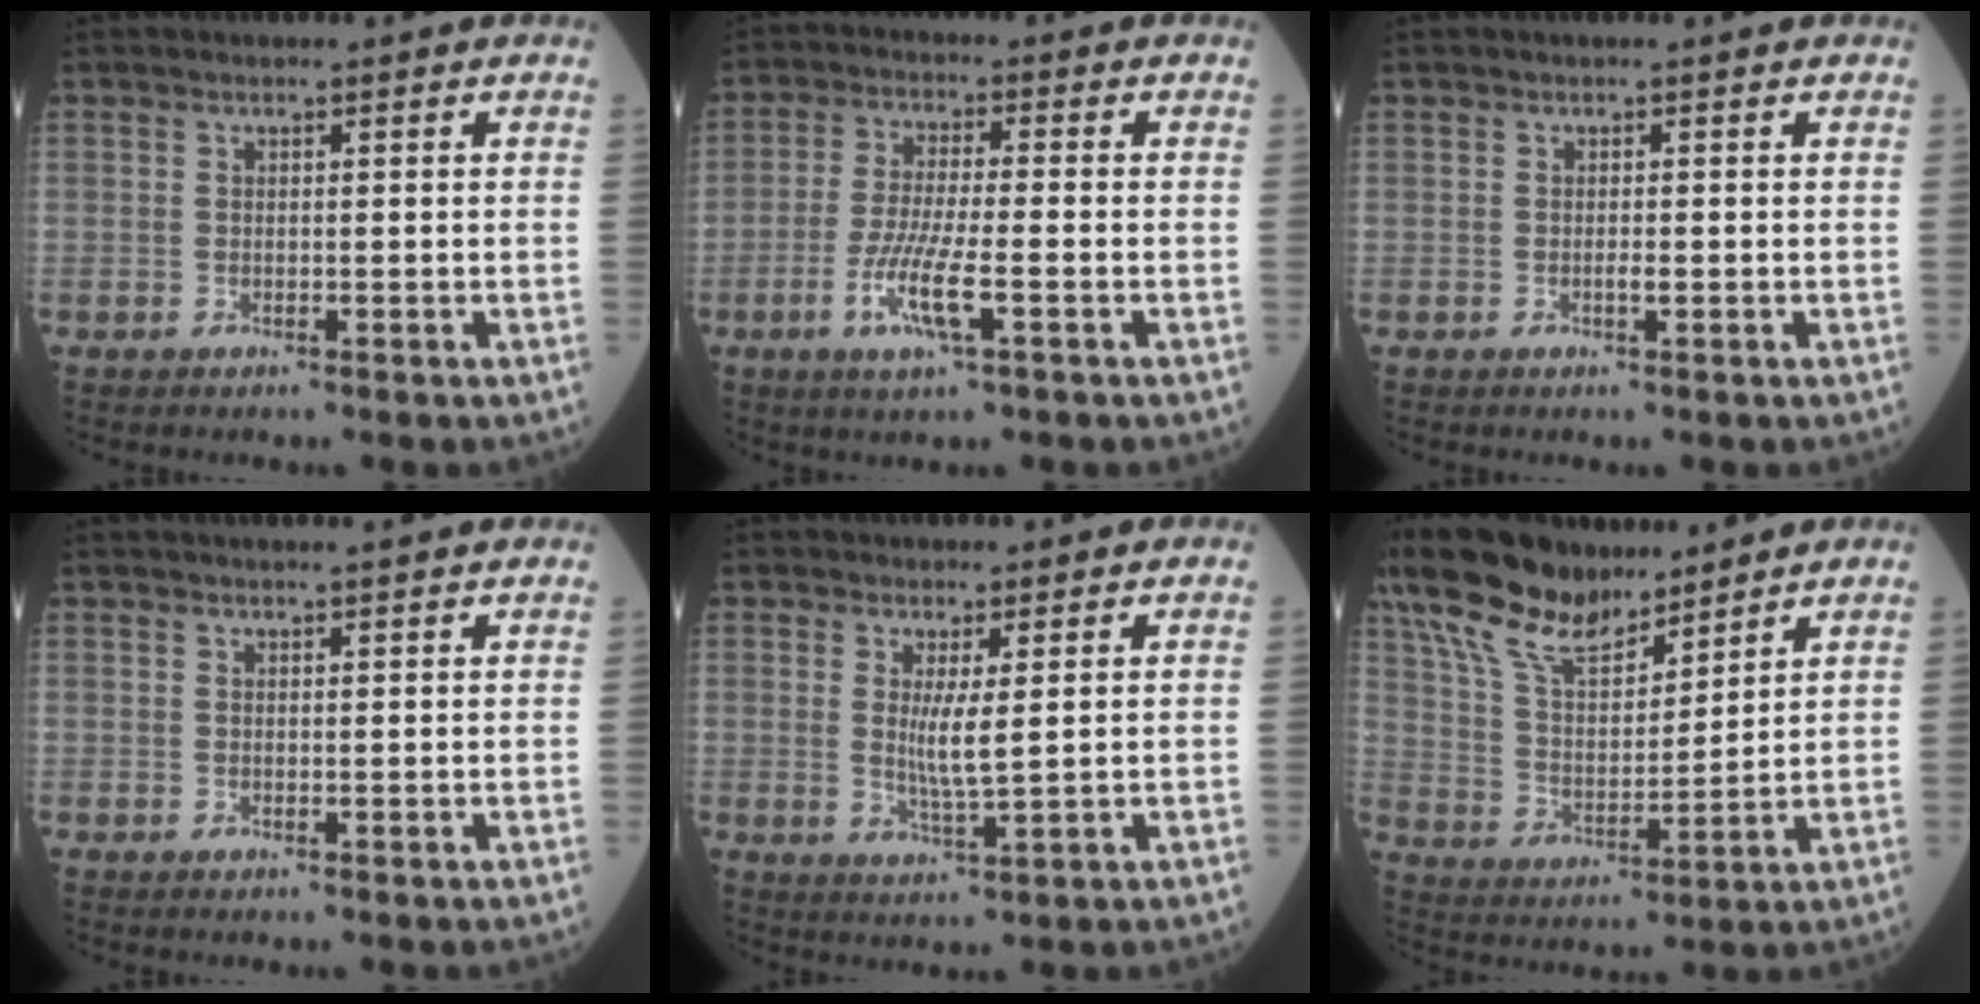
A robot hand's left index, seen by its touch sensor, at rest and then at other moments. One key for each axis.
{"total": 7.7, "fx": -3.1, "fy": 0.7, "fz": 7.0, "tx": -0.146, "ty": -0.013, "tz": -0.059}
{"total": 0.8, "fx": -0.2, "fy": 0.0, "fz": 0.8, "tx": -0.015, "ty": 0.000, "tz": -0.002}
{"total": 3.2, "fx": 2.9, "fy": -0.1, "fz": 1.3, "tx": -0.018, "ty": 0.011, "tz": 0.033}
{"total": 4.0, "fx": 0.7, "fy": 0.1, "fz": 3.9, "tx": -0.079, "ty": -0.013, "tz": 0.018}
{"total": 15.0, "fx": 11.7, "fy": 4.6, "fz": 8.3, "tx": -0.172, "ty": 0.026, "tz": 0.222}